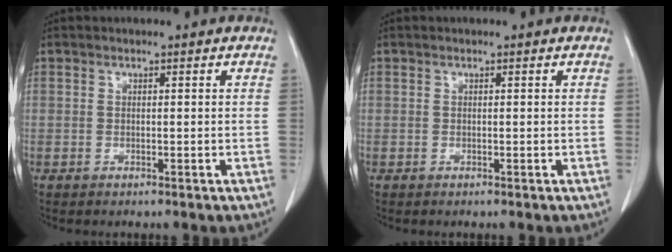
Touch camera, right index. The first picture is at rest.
{"total": 0.0}